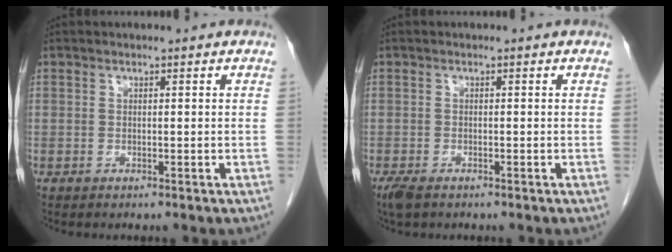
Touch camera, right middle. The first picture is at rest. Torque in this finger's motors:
{"motor_torque": [0.15, -0.08, 0.07, 0.03]}